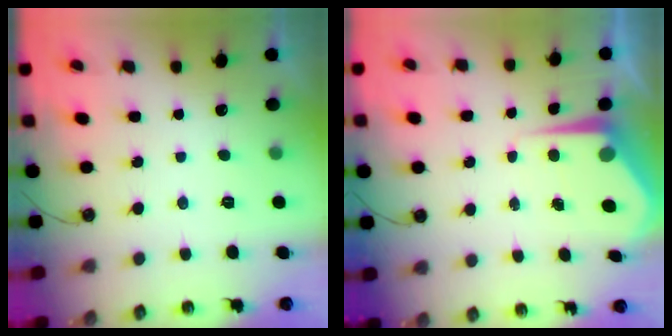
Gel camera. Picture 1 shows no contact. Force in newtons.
{"total": 5.6, "press": 5.6, "slide": 0.2}